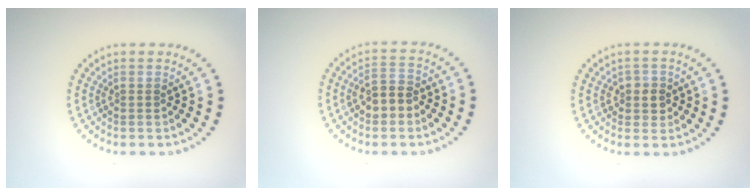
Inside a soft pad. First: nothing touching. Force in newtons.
{"total": 2.9, "press": 2.9, "slide": 0.7}
{"total": 1.8, "press": 1.6, "slide": 0.7}